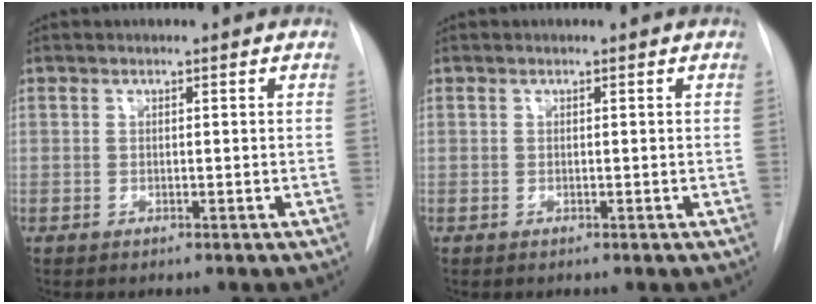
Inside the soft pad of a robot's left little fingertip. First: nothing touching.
{"total": 0.0}